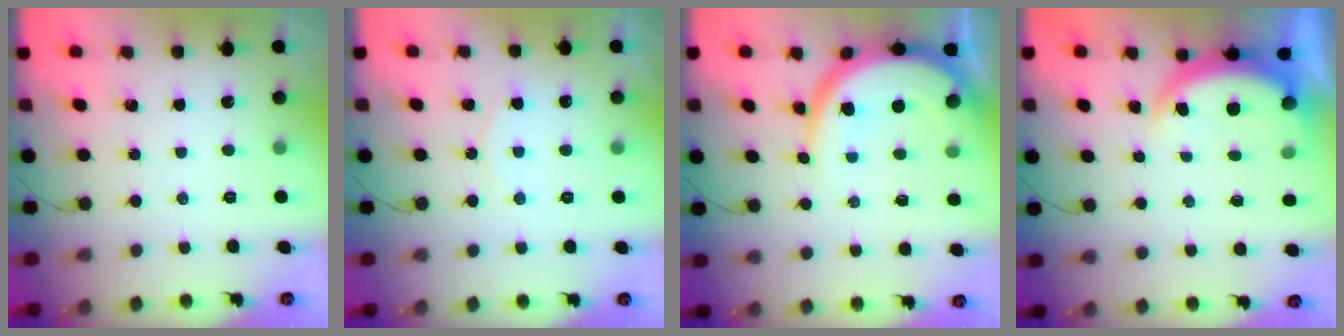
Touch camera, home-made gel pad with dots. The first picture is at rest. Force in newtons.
{"total": 3.8, "press": 3.7, "slide": 0.6}
{"total": 11.9, "press": 11.9, "slide": 1.0}
{"total": 5.7, "press": 5.6, "slide": 0.8}